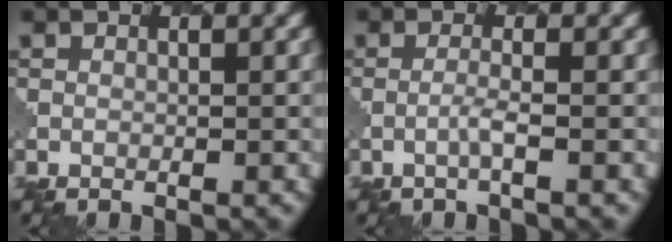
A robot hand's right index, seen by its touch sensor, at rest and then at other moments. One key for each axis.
{"total": 1.1, "fx": 0.0, "fy": 0.0, "fz": 1.1, "tx": -0.020, "ty": 0.005, "tz": -0.010}